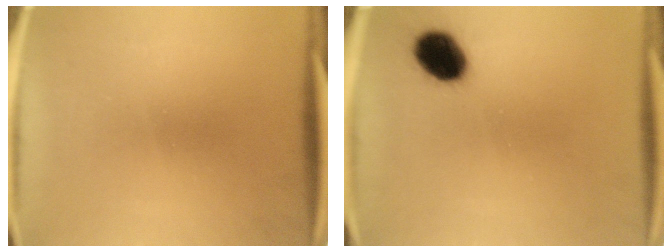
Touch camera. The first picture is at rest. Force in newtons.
{"total": 8.8}